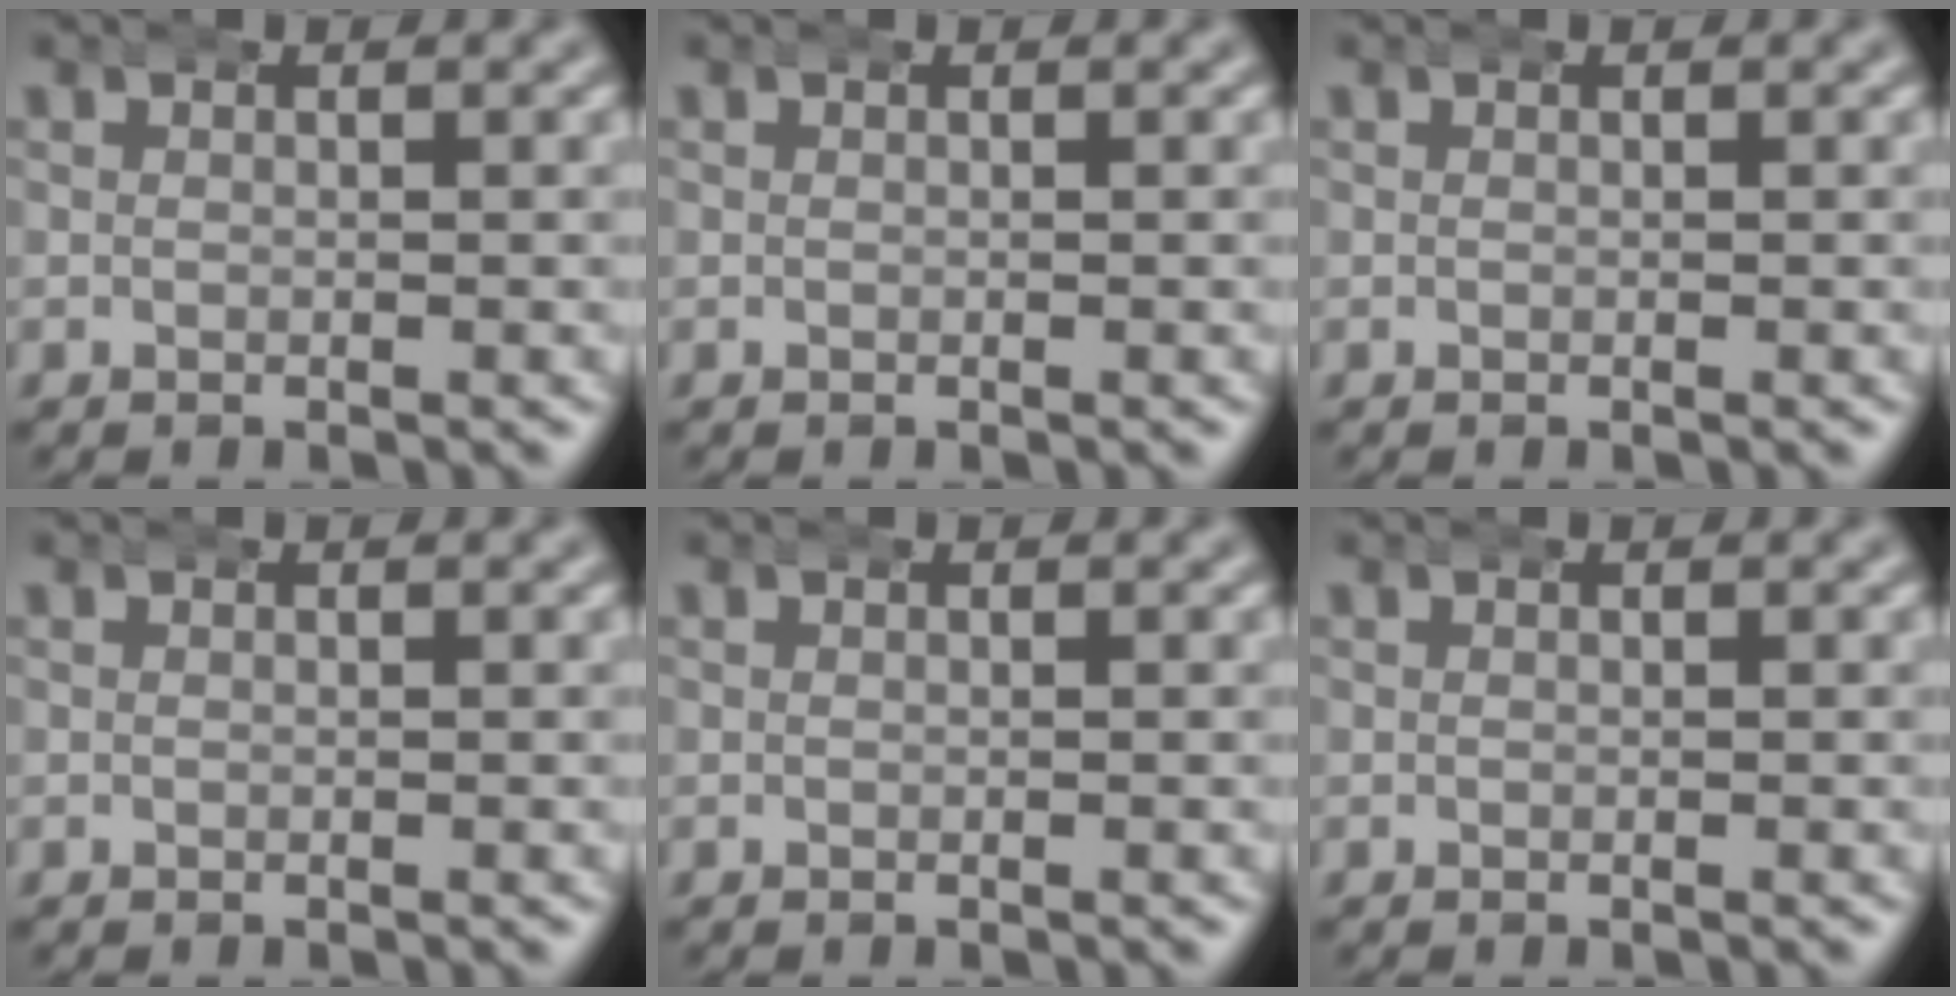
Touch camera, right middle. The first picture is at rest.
{"total": 0.0}
{"total": 0.0}
{"total": 0.0}
{"total": 0.0}
{"total": 0.0}